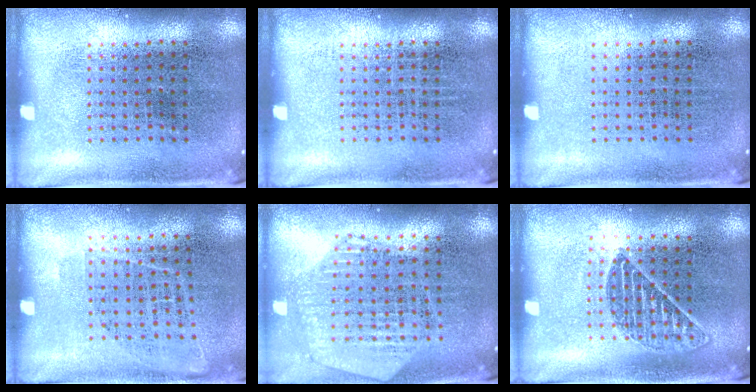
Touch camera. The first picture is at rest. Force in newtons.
{"total": 0.0}
{"total": 0.0}
{"total": 0.9, "press": 0.7, "slide": 0.6}
{"total": 1.1, "press": 1.1, "slide": 0.3}
{"total": 1.0, "press": 0.9, "slide": 0.4}